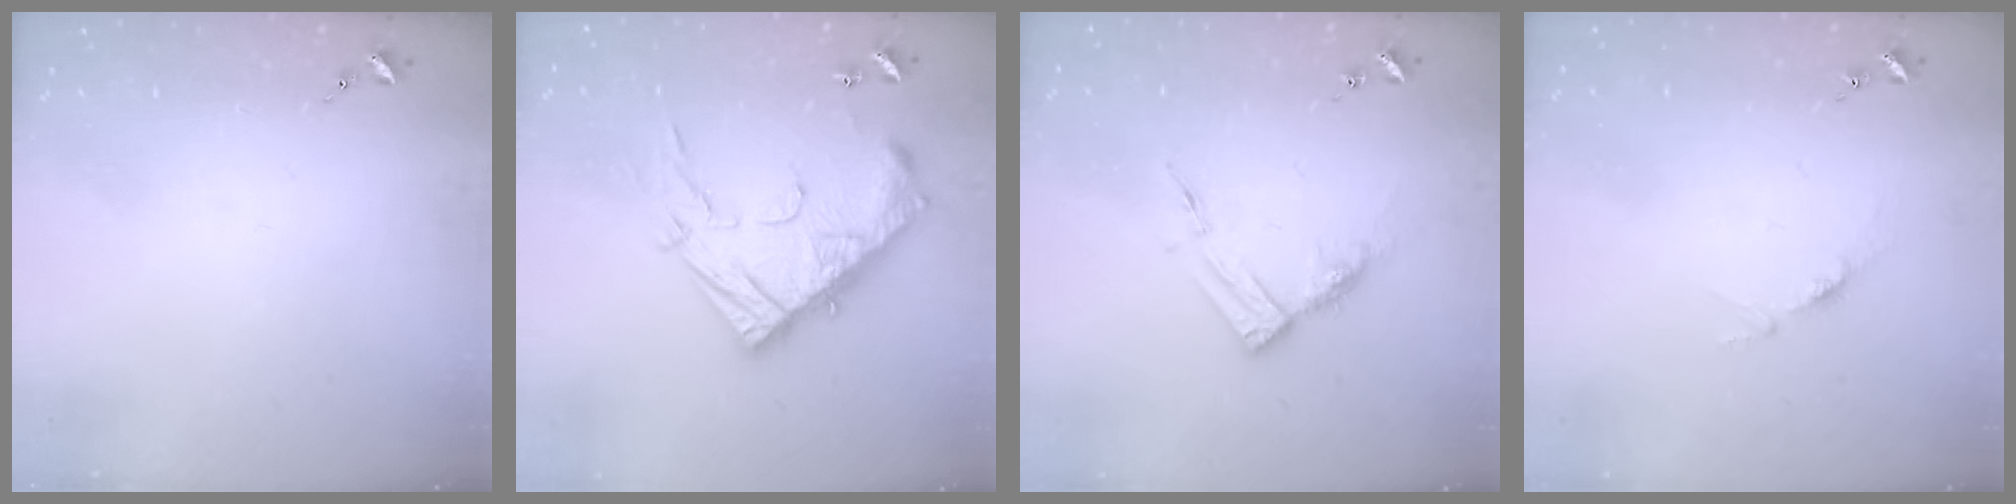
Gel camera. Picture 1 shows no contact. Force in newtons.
{"total": 19.3, "press": 19.2, "slide": 1.6}
{"total": 8.8, "press": 8.8, "slide": 0.6}
{"total": 3.4, "press": 3.4, "slide": 0.4}